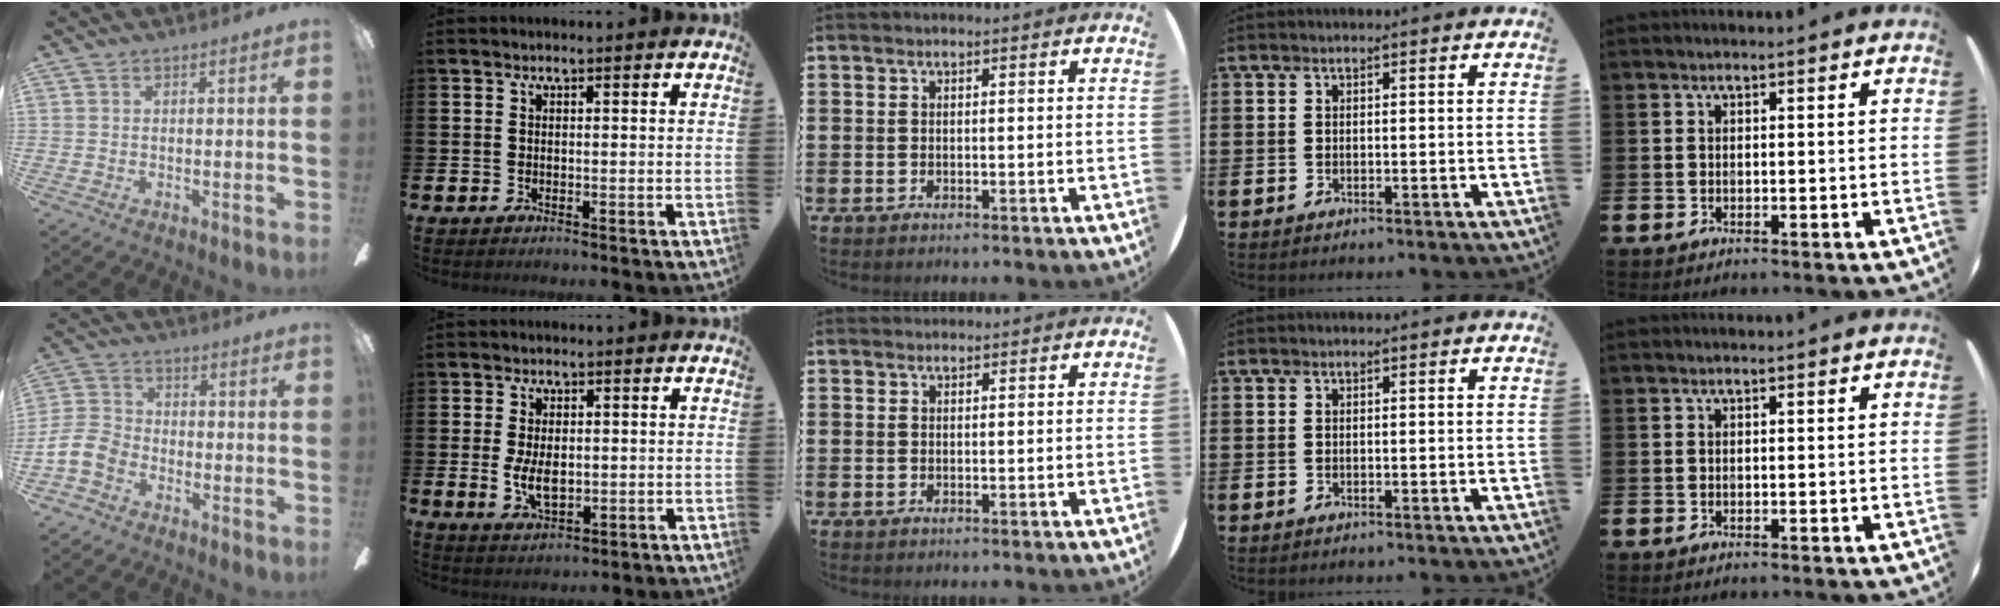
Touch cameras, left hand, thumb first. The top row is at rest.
{"thumb": {"total": 8.2, "force": [-4.4, 5.6, 4.0], "torque": [-0.098, 0.026, -0.086]}, "index": {"total": 4.6, "force": [0.0, 2.5, 3.8], "torque": [-0.061, 0.001, -0.001]}, "middle": {"total": 0.6, "force": [0.5, 0.1, -0.1], "torque": [0.003, 0.004, 0.010]}}